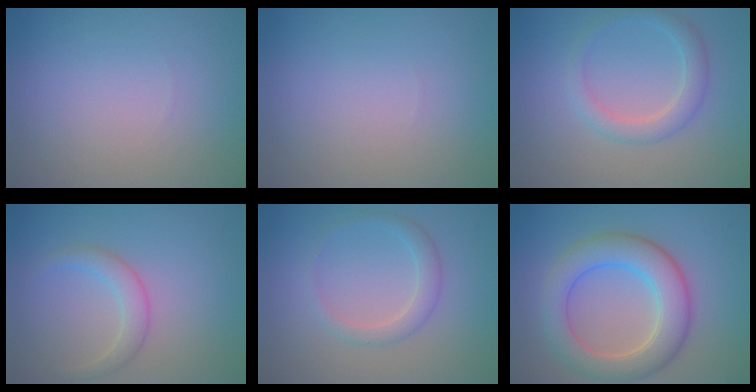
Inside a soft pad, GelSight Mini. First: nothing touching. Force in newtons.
{"total": 0.0}
{"total": 2.7, "press": 2.7, "slide": 0.1}
{"total": 2.2, "press": 2.1, "slide": 0.1}
{"total": 2.1, "press": 2.1, "slide": 0.1}
{"total": 6.8, "press": 6.8, "slide": 0.3}